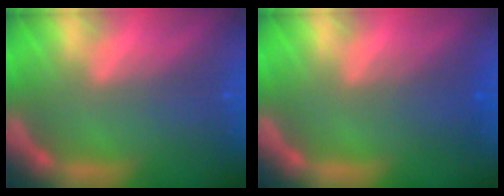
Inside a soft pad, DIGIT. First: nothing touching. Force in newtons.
{"total": 2.4}